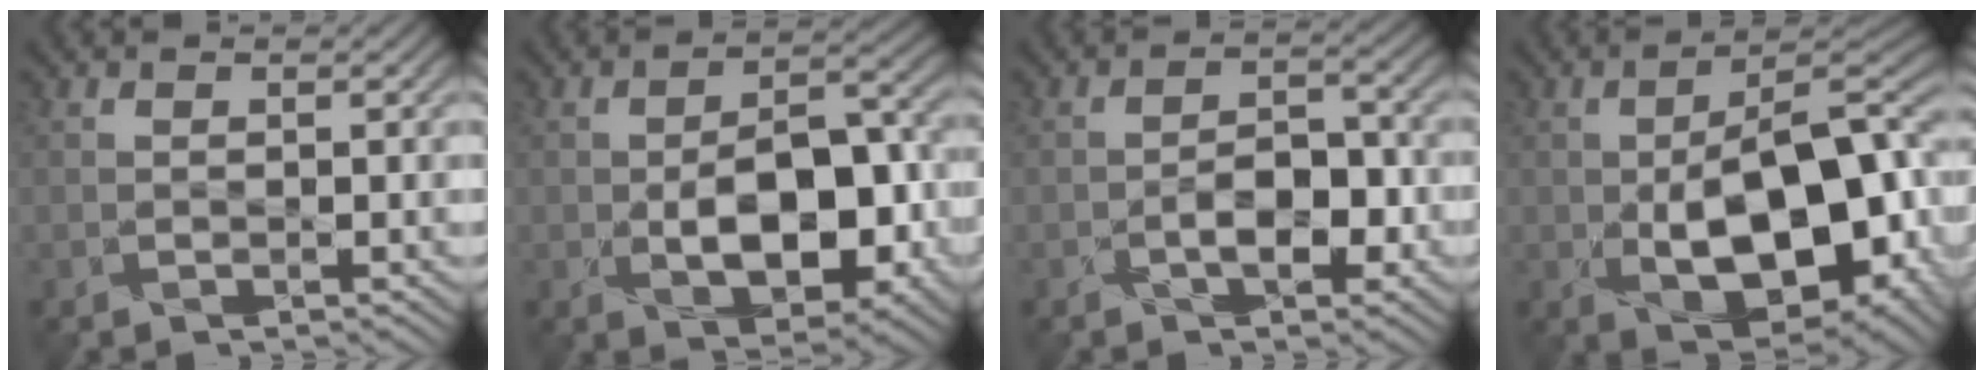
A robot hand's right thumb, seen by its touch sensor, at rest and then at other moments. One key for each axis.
{"total": 9.7, "fx": -2.4, "fy": 5.5, "fz": 7.6, "tx": -0.114, "ty": -0.003, "tz": -0.033}
{"total": 4.4, "fx": -1.8, "fy": 2.2, "fz": 3.3, "tx": -0.045, "ty": 0.011, "tz": -0.031}
{"total": 16.3, "fx": -3.4, "fy": 8.9, "fz": 13.2, "tx": -0.183, "ty": -0.022, "tz": -0.034}